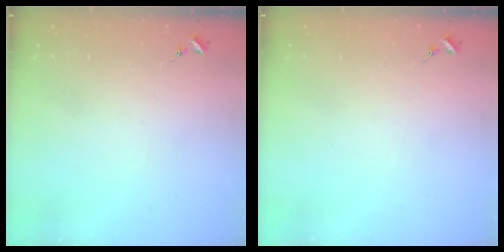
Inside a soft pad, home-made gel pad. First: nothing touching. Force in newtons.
{"total": 0.0}